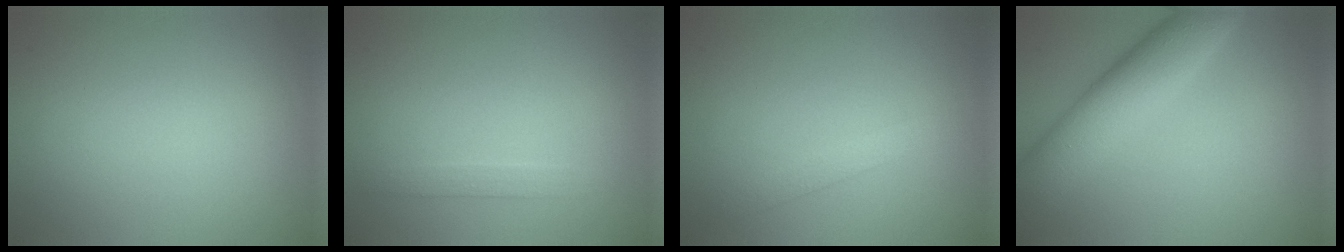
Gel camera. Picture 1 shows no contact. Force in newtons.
{"total": 1.1, "press": 1.1, "slide": 0.1}
{"total": 1.4, "press": 1.4, "slide": 0.0}
{"total": 7.1, "press": 7.1, "slide": 0.4}